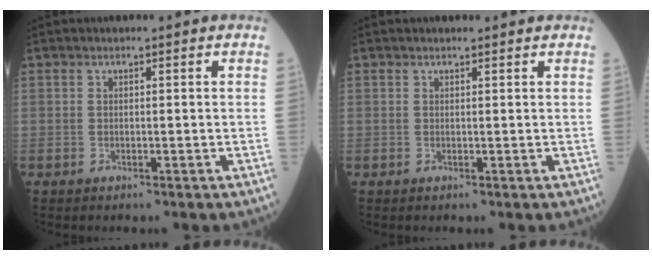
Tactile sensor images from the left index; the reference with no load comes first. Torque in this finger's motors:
{"motor_torque": [0.16, -0.02, -0.26, -0.01]}